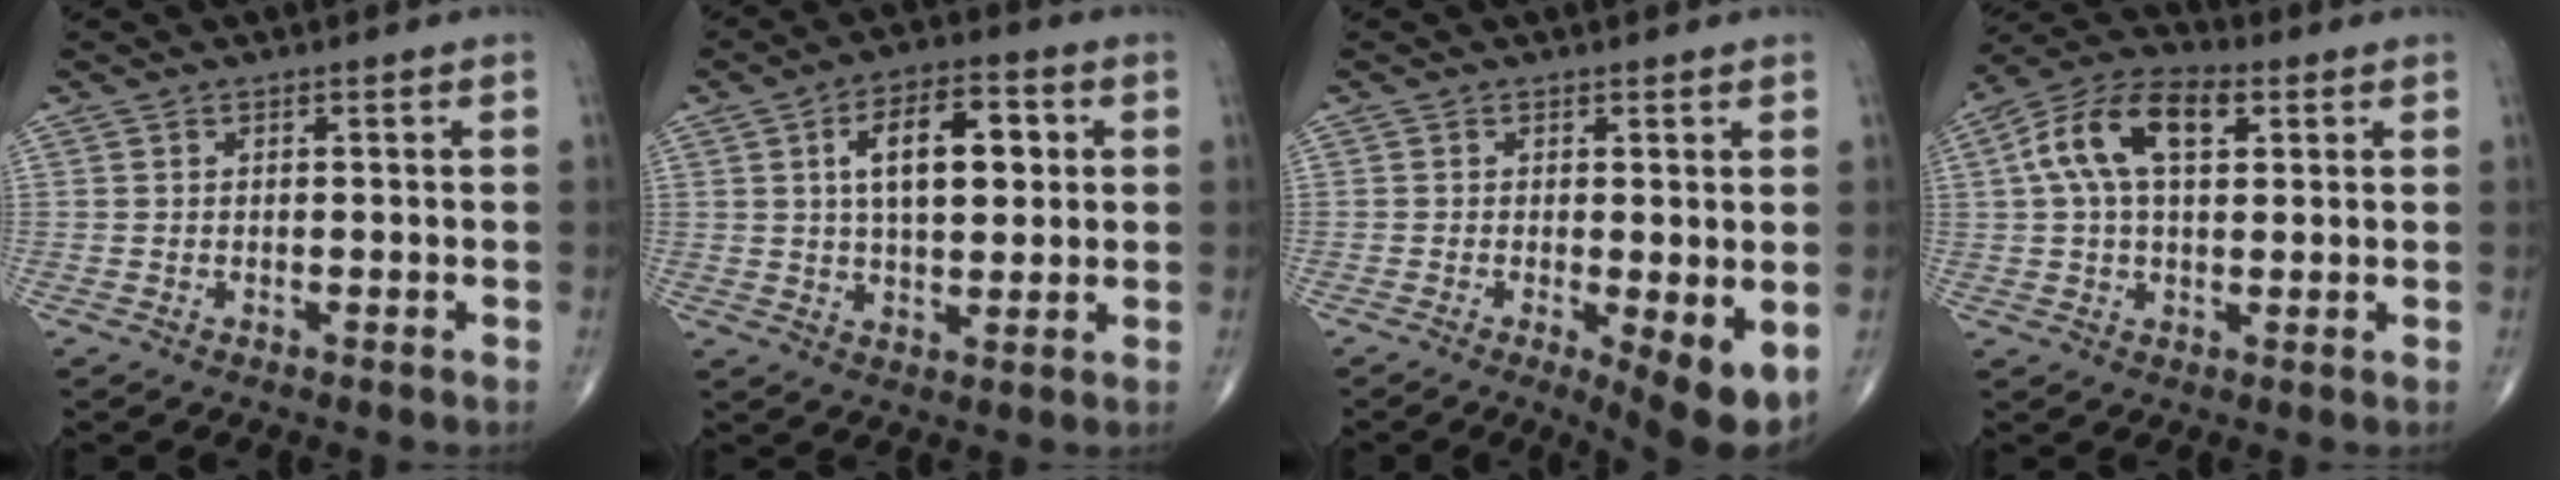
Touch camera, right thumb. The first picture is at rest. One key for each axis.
{"total": 12.4, "fx": 2.8, "fy": 6.3, "fz": 10.4, "tx": -0.143, "ty": 0.005, "tz": 0.043}
{"total": 6.7, "fx": -1.4, "fy": 1.7, "fz": 6.3, "tx": -0.089, "ty": -0.020, "tz": -0.021}
{"total": 13.2, "fx": 3.7, "fy": 7.2, "fz": 10.4, "tx": -0.195, "ty": 0.025, "tz": 0.061}